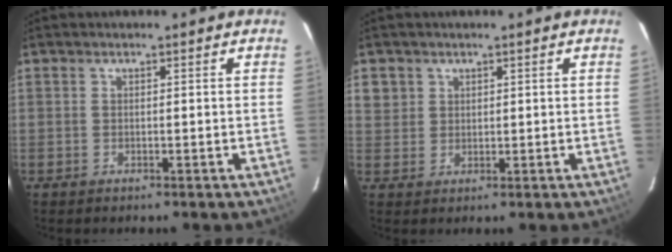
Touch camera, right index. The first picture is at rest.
{"total": 4.2, "force": [1.7, 3.8, 0.7], "torque": [-0.003, 0.011, 0.036]}